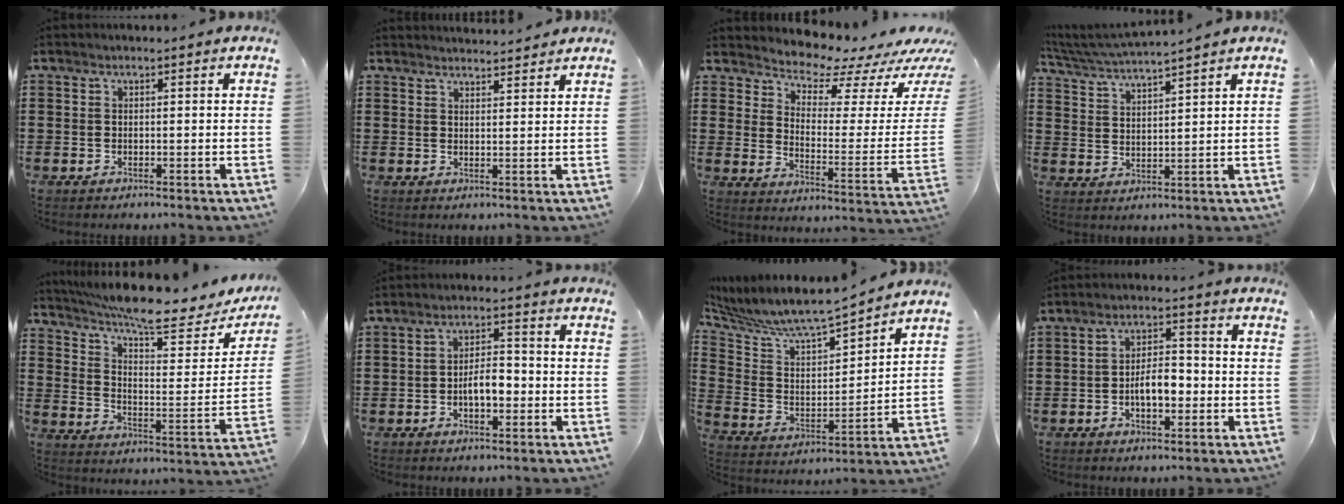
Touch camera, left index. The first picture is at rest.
{"total": 2.4, "force": [2.4, 0.0, 0.0], "torque": [-0.006, -0.005, 0.047]}
{"total": 5.9, "force": [5.8, 1.0, 1.0], "torque": [-0.039, -0.059, 0.095]}
{"total": 3.9, "force": [3.7, -0.9, 0.9], "torque": [-0.034, -0.023, 0.062]}
{"total": 9.7, "force": [8.4, 0.8, 4.7], "torque": [-0.110, -0.055, 0.144]}
{"total": 4.8, "force": [-1.2, 2.2, 4.1], "torque": [-0.071, 0.005, -0.027]}
{"total": 7.1, "force": [6.7, 0.8, 2.2], "torque": [-0.076, -0.054, 0.109]}
{"total": 5.6, "force": [-1.4, 2.6, 4.7], "torque": [-0.075, 0.008, -0.028]}